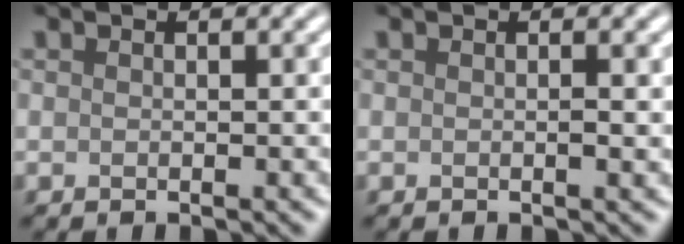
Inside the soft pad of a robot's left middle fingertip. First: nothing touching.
{"total": 0.7, "force": [0.0, 0.0, 0.7], "torque": [-0.012, 0.000, -0.001]}